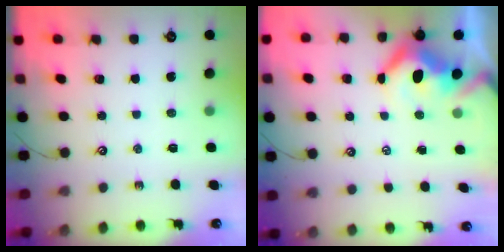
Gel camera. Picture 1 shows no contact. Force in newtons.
{"total": 5.7, "press": 5.6, "slide": 1.3}